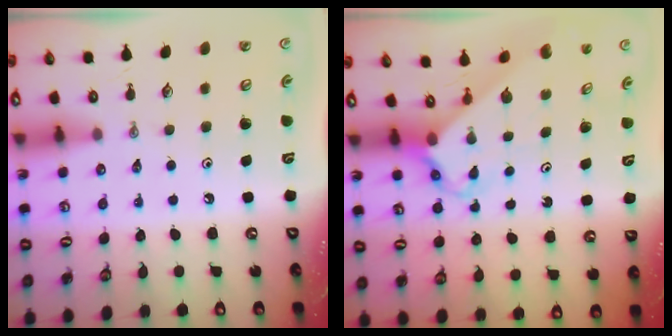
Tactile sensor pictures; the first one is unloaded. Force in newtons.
{"total": 2.9, "press": 2.9, "slide": 0.3}